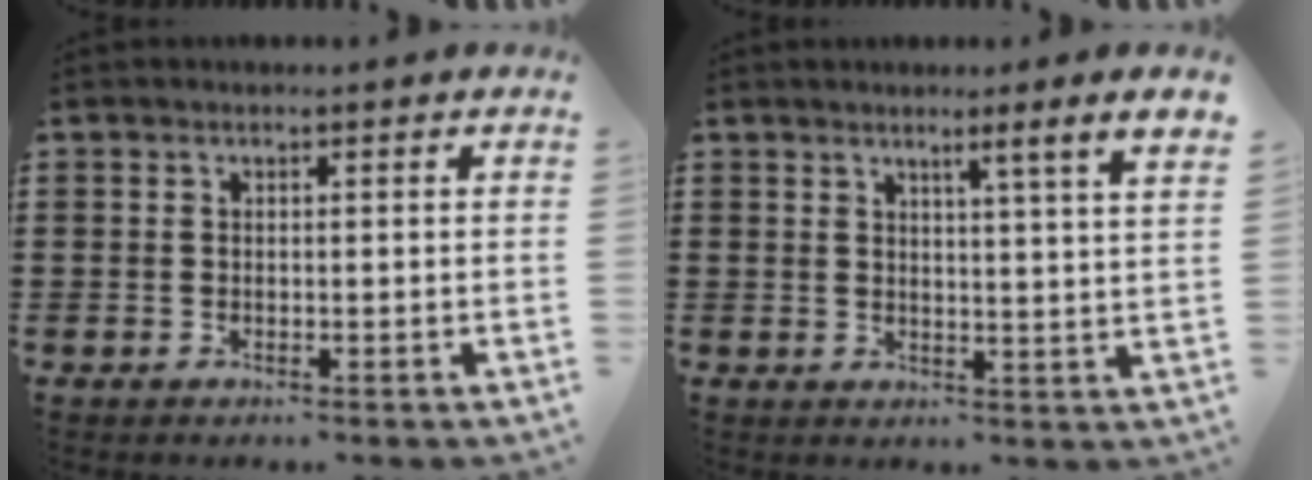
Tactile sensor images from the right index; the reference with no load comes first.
{"total": 2.7, "force": [1.7, -1.1, 1.8], "torque": [-0.025, -0.017, 0.021]}